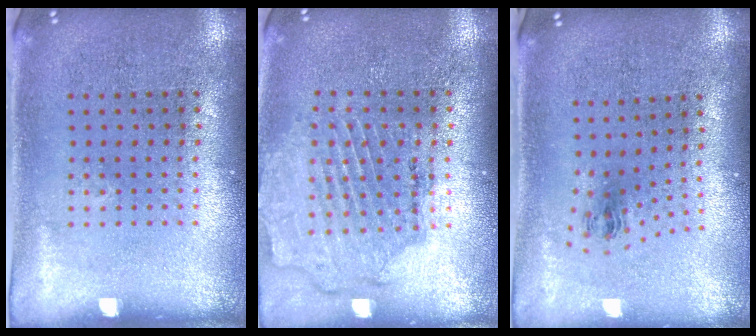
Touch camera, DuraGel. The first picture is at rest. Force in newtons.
{"total": 1.6, "press": 1.5, "slide": 0.4}
{"total": 1.0, "press": 0.4, "slide": 0.9}